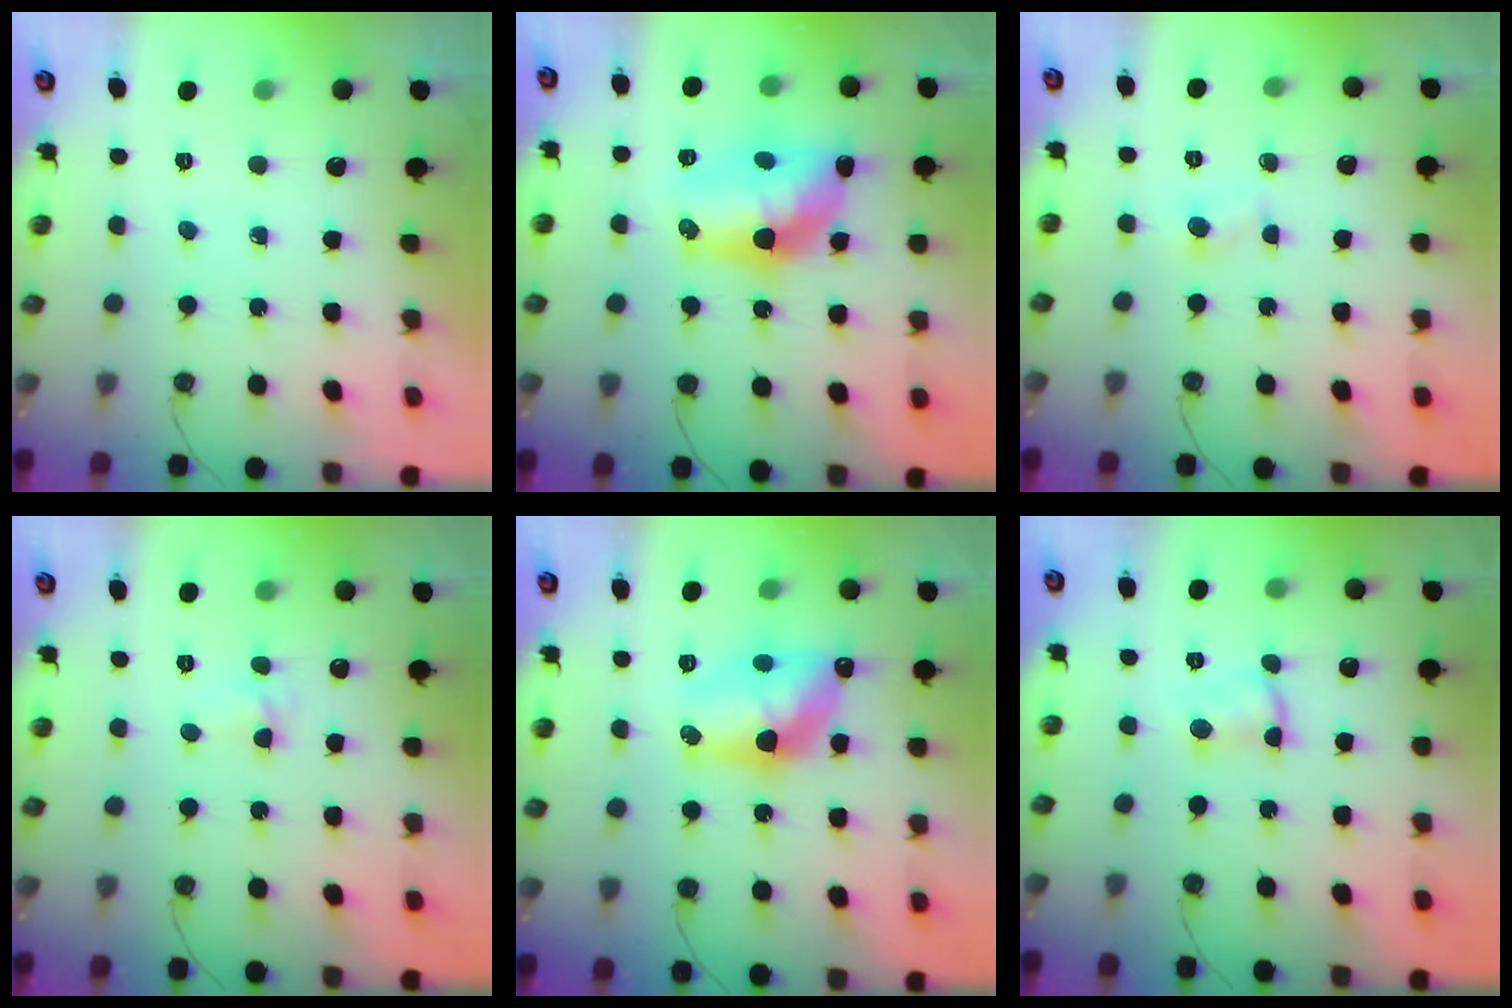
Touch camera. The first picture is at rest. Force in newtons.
{"total": 14.6, "press": 14.0, "slide": 4.0}
{"total": 2.9, "press": 2.9, "slide": 0.3}
{"total": 3.6, "press": 3.6, "slide": 0.4}
{"total": 12.8, "press": 12.8, "slide": 0.9}
{"total": 1.9, "press": 1.9, "slide": 0.4}